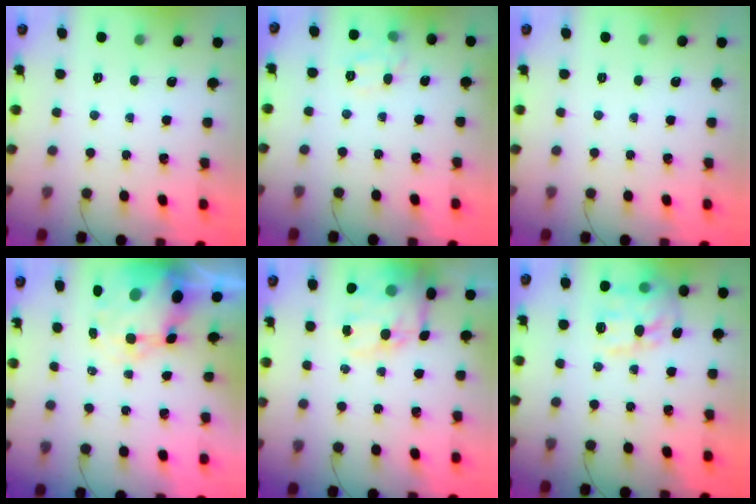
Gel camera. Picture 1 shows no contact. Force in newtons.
{"total": 8.1, "press": 8.0, "slide": 1.1}
{"total": 0.0}
{"total": 9.4, "press": 9.0, "slide": 2.5}
{"total": 14.0, "press": 13.6, "slide": 3.5}
{"total": 15.8, "press": 15.7, "slide": 1.0}